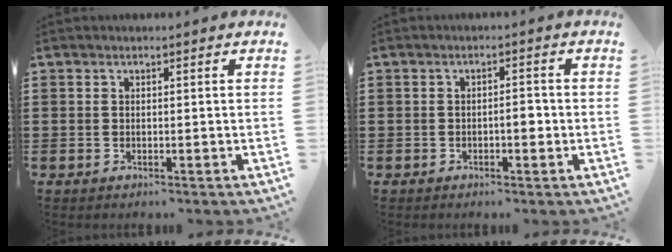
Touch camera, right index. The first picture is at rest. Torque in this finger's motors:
{"motor_torque": [0.39, -0.19, 0.20, 0.04]}